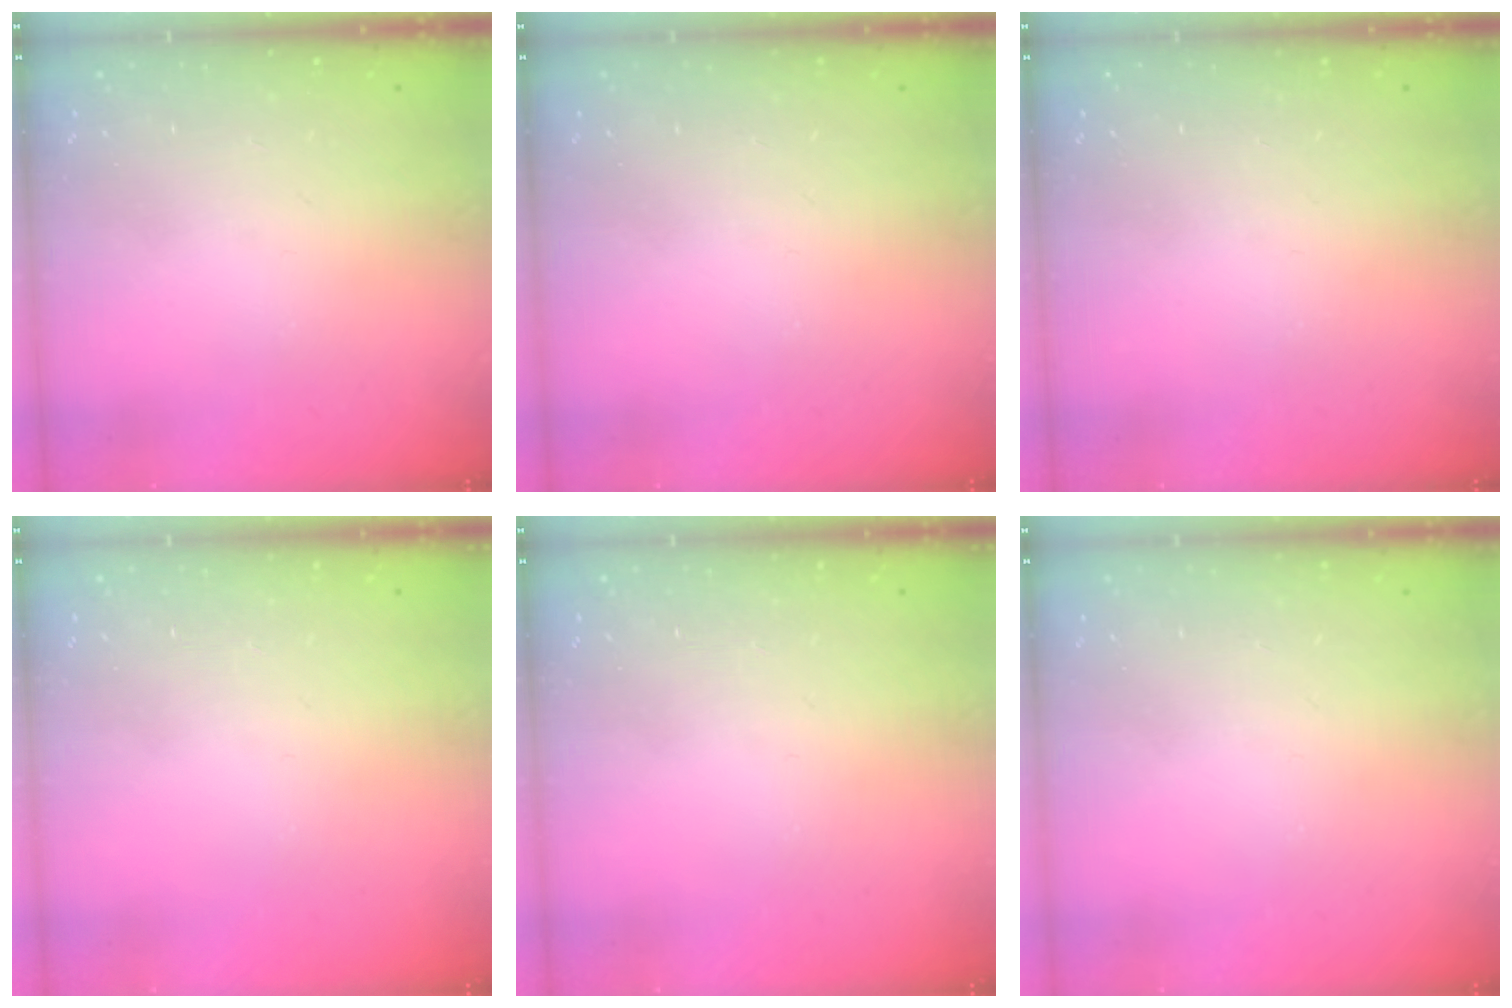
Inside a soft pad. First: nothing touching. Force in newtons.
{"total": 0.0}
{"total": 0.0}
{"total": 0.0}
{"total": 0.0}
{"total": 0.0}